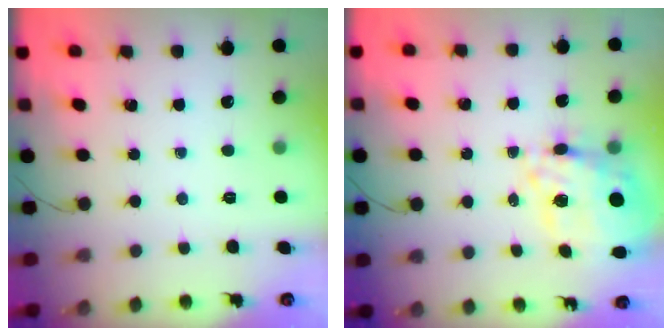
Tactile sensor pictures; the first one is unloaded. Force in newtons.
{"total": 14.0, "press": 13.2, "slide": 4.7}